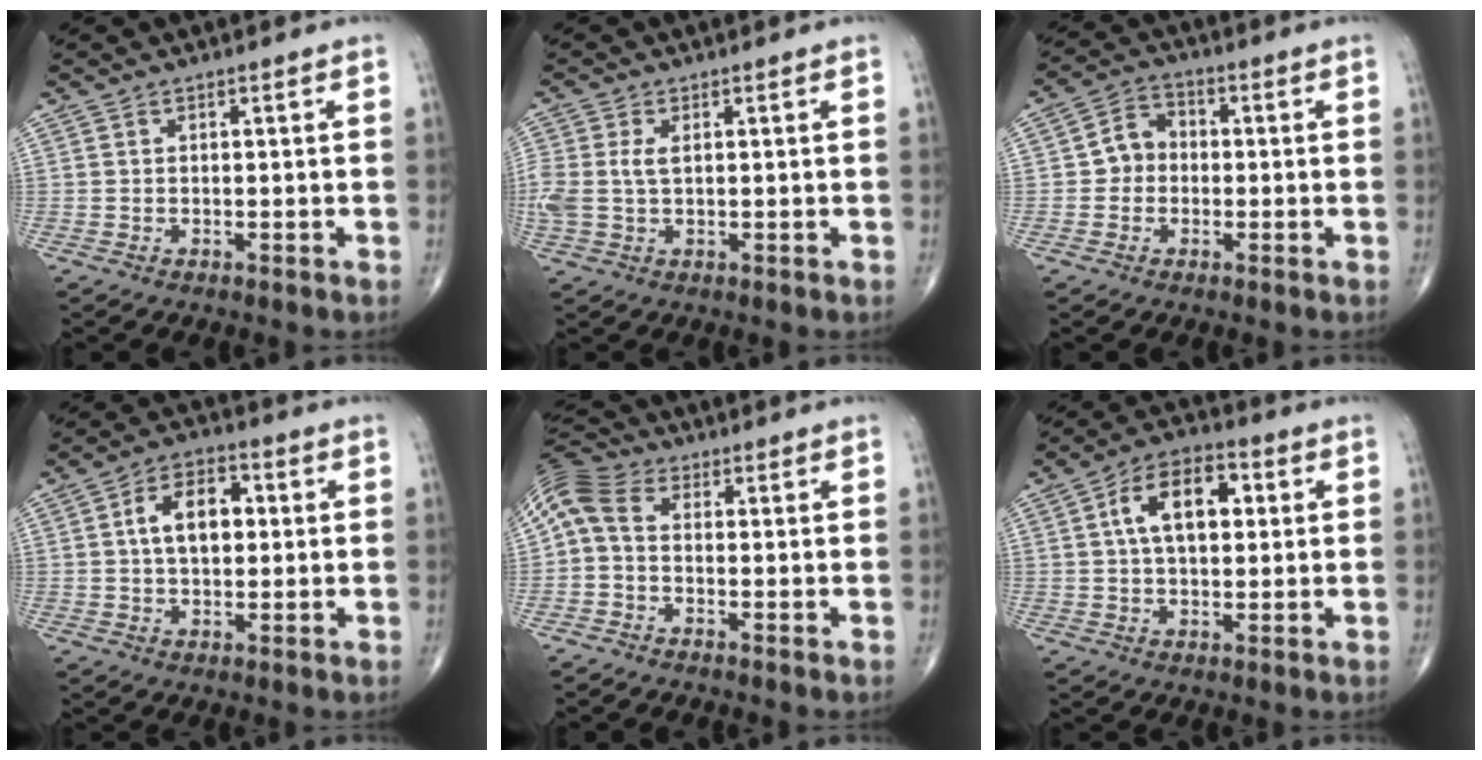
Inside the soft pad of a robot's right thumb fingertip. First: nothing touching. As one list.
[{"total": 5.4, "force": [0.7, 3.1, 4.3], "torque": [-0.121, 0.011, 0.018]}, {"total": 5.5, "force": [-0.5, 4.8, 2.7], "torque": [-0.025, 0.021, -0.021]}, {"total": 9.1, "force": [1.3, 5.6, 7.1], "torque": [-0.105, 0.017, 0.016]}, {"total": 7.4, "force": [-0.1, 4.9, 5.5], "torque": [-0.115, 0.023, -0.019]}, {"total": 11.4, "force": [2.4, 6.6, 9.0], "torque": [-0.136, 0.019, 0.031]}]